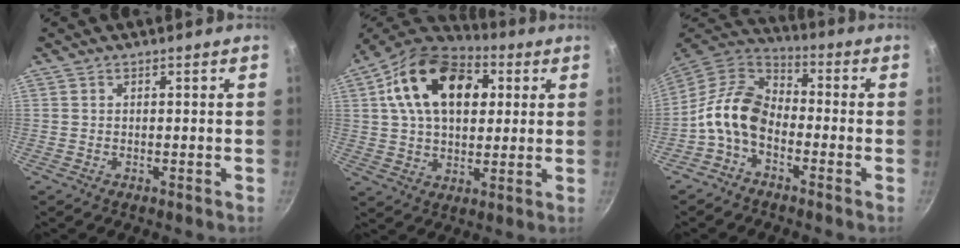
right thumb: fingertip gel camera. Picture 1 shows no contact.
{"total": 20.2, "force": [5.5, 13.2, 14.2], "torque": [-0.214, 0.008, 0.077]}
{"total": 11.2, "force": [-3.5, 7.5, 7.6], "torque": [-0.124, 0.049, -0.090]}